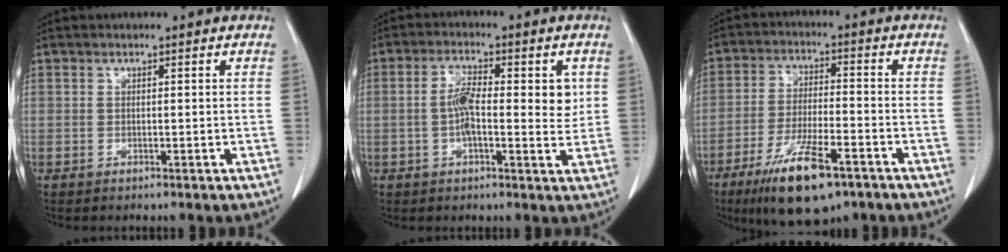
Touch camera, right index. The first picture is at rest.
{"total": 8.2, "force": [0.8, 2.7, 7.7], "torque": [-0.131, 0.008, 0.007]}
{"total": 12.8, "force": [-7.9, 3.1, 9.7], "torque": [-0.181, -0.020, -0.130]}